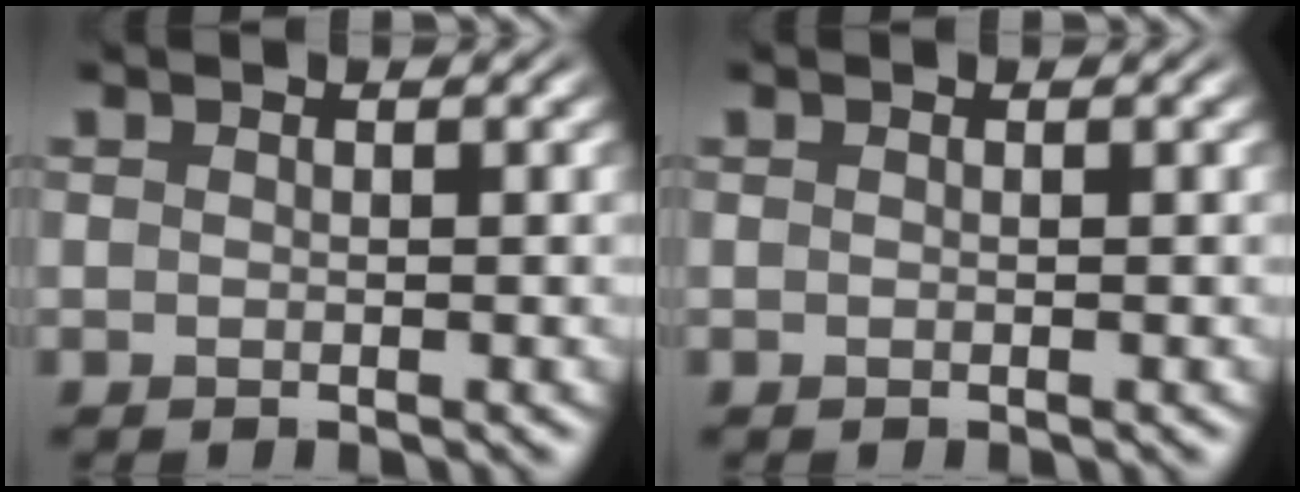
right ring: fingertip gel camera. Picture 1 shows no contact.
{"total": 0.0}